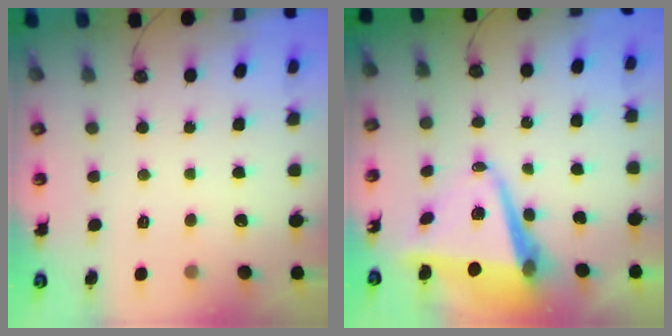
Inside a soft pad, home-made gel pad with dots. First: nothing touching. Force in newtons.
{"total": 10.5, "press": 9.9, "slide": 3.3}